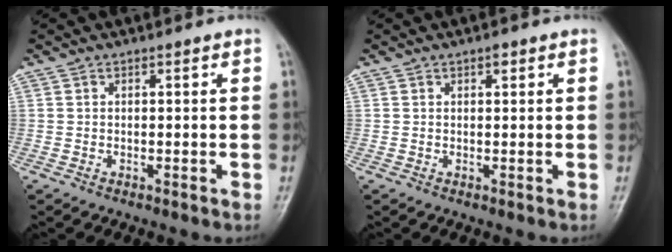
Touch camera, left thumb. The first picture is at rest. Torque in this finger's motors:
{"motor_torque": [0.23, 0.11, 0.08, -0.20, 0.00]}